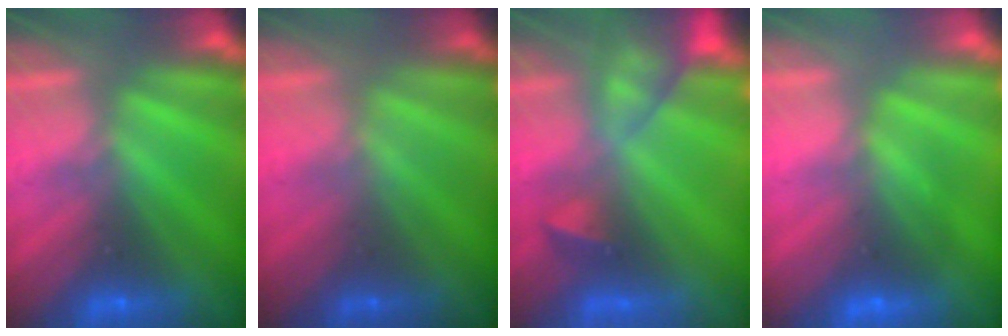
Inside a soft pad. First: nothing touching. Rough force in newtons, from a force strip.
{"total": 1.6}
{"total": 7.0}
{"total": 2.6}